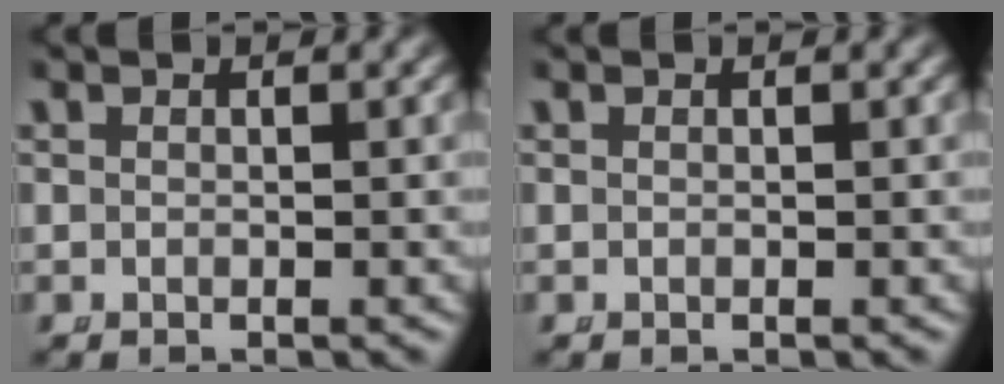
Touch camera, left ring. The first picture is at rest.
{"total": 0.0}